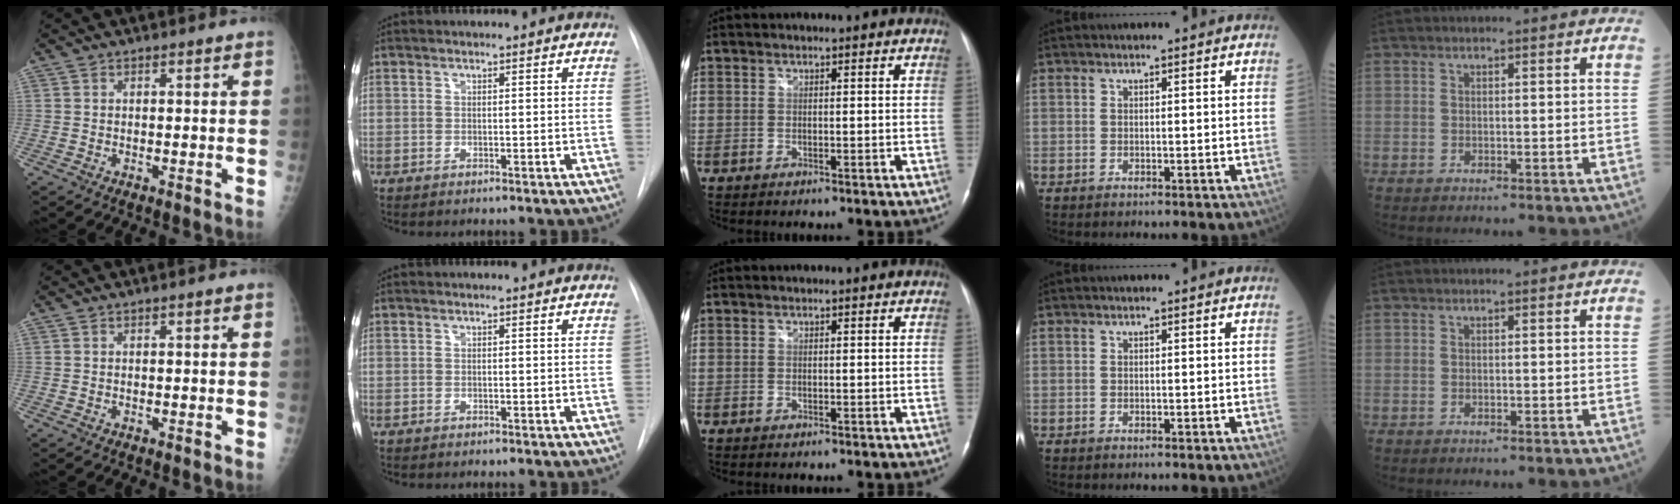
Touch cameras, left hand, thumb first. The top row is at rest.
{}